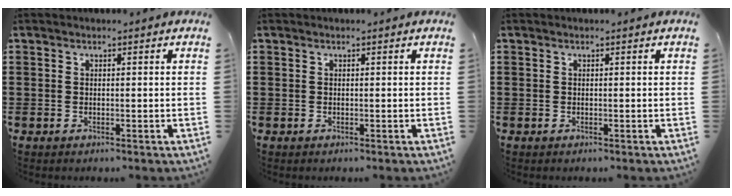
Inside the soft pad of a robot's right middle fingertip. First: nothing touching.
{"total": 0.0}
{"total": 0.0}